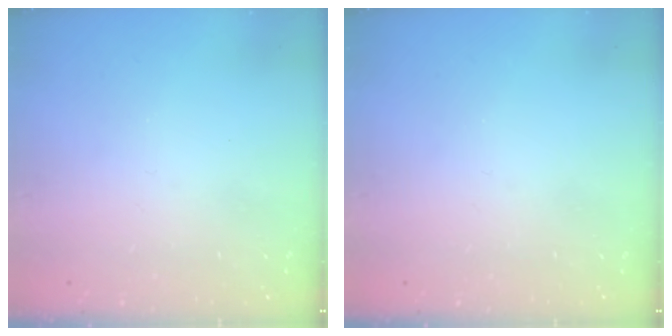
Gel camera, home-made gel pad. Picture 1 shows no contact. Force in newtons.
{"total": 0.0}